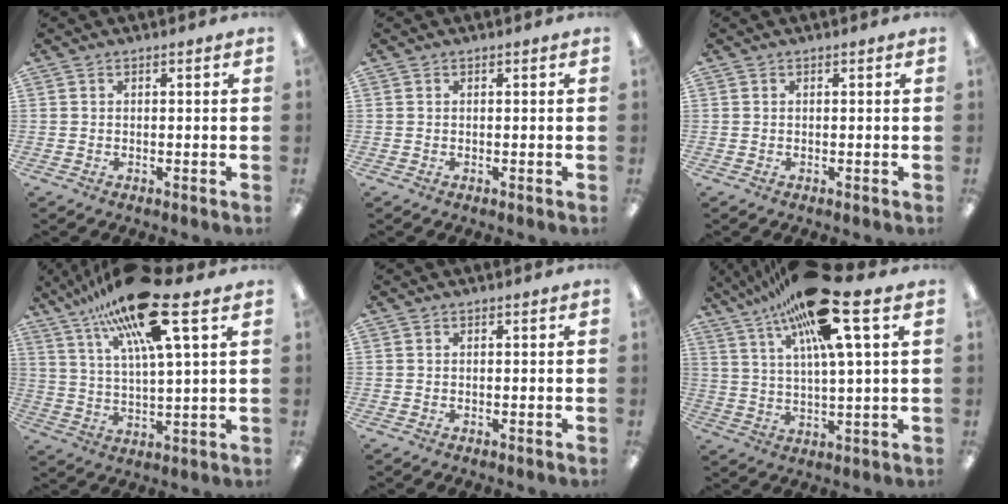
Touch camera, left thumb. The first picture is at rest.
{"total": 0.0}
{"total": 0.0}
{"total": 19.8, "force": [12.7, 4.2, 14.6], "torque": [-0.259, -0.049, 0.204]}
{"total": 0.0}
{"total": 19.8, "force": [11.7, 4.2, 15.4], "torque": [-0.269, -0.039, 0.185]}